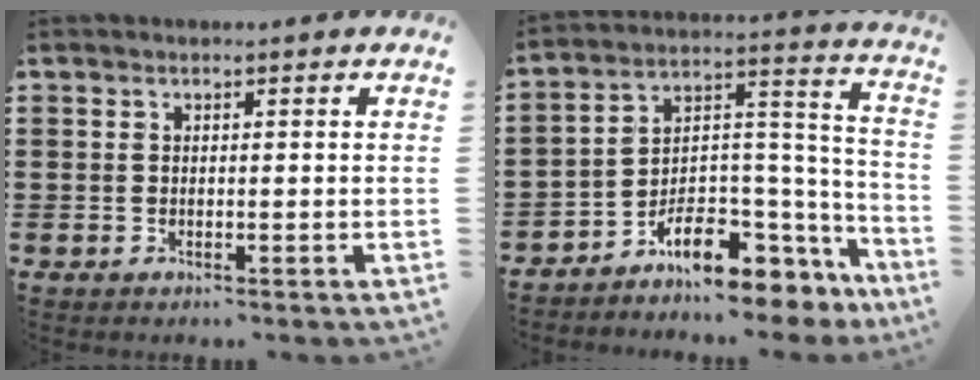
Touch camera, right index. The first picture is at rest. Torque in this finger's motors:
{"motor_torque": [-0.65, 1.16, -0.51, -0.21]}